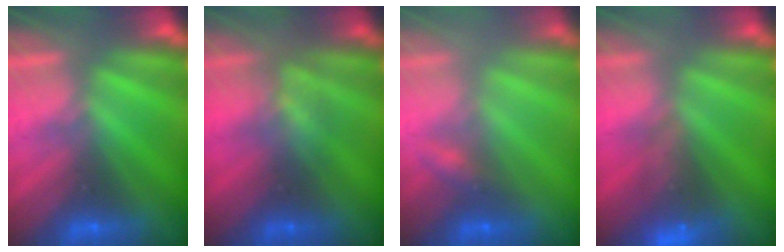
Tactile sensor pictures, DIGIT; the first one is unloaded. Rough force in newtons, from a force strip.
{"total": 2.7}
{"total": 2.4}
{"total": 12.7}